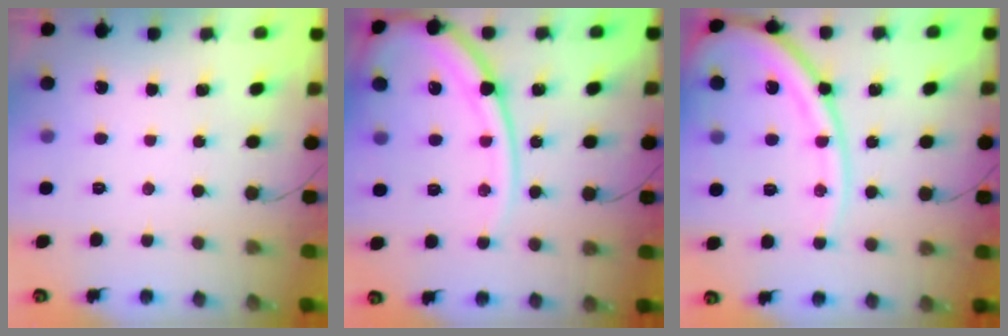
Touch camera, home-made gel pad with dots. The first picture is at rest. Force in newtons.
{"total": 16.0, "press": 15.9, "slide": 1.7}
{"total": 17.1, "press": 17.0, "slide": 1.8}